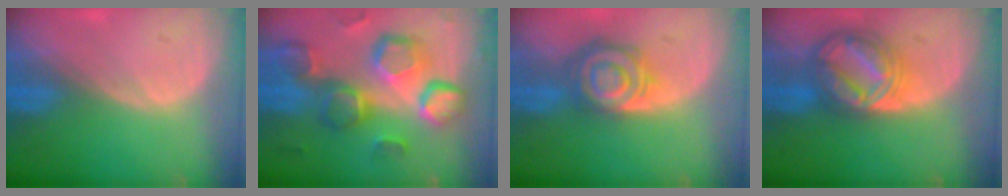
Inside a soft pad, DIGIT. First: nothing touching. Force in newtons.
{"total": 13.0, "press": 11.4, "slide": 6.4}
{"total": 8.0, "press": 7.1, "slide": 3.6}
{"total": 8.8, "press": 8.8, "slide": 0.6}